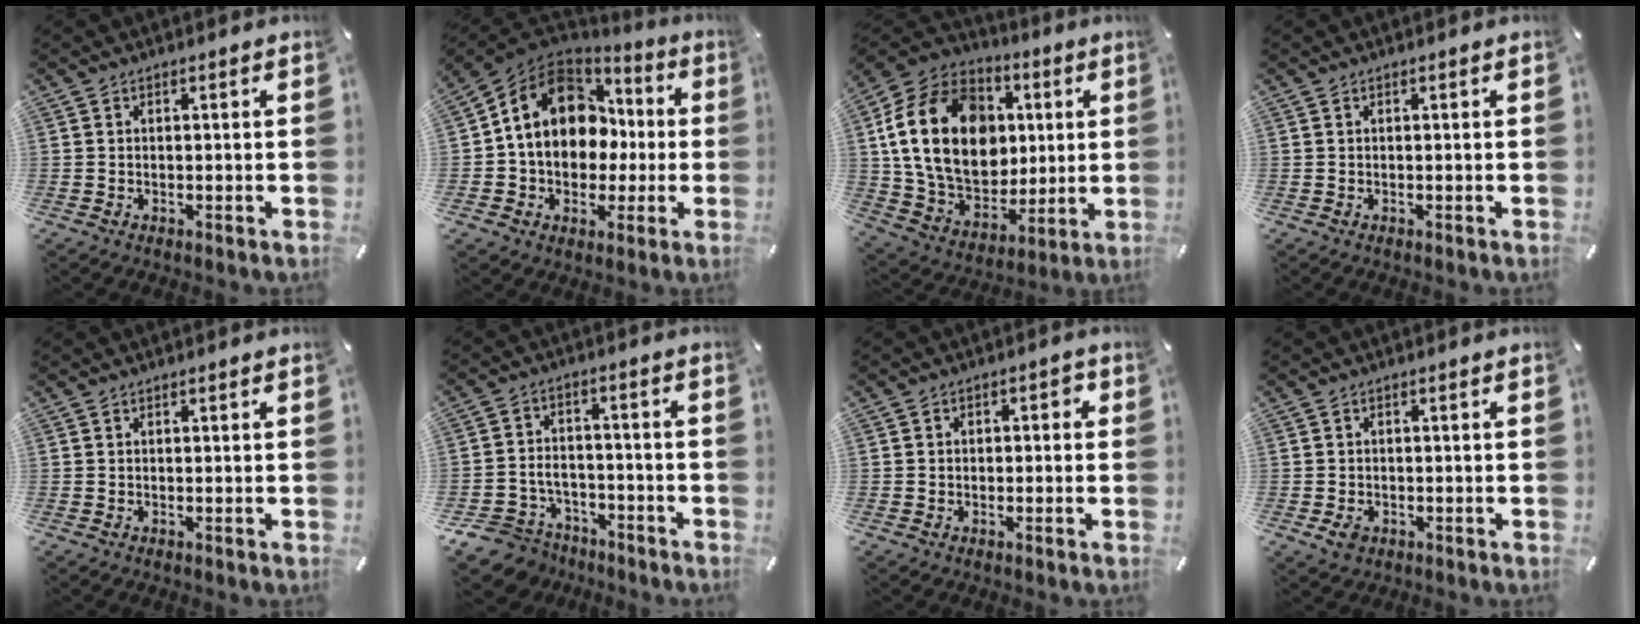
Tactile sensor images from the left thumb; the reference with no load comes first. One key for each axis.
{"total": 13.5, "fx": 2.3, "fy": 11.3, "fz": 7.0, "tx": -0.145, "ty": -0.003, "tz": 0.048}
{"total": 23.6, "fx": 4.3, "fy": 17.9, "fz": 14.8, "tx": -0.292, "ty": -0.001, "tz": 0.081}
{"total": 0.0}
{"total": 0.0}
{"total": 7.9, "fx": -5.6, "fy": 5.4, "fz": 1.4, "tx": -0.038, "ty": 0.029, "tz": -0.106}
{"total": 2.2, "fx": -1.2, "fy": 1.5, "fz": 1.0, "tx": -0.019, "ty": 0.012, "tz": -0.026}
{"total": 2.7, "fx": -1.2, "fy": 2.0, "fz": 1.2, "tx": -0.028, "ty": 0.001, "tz": -0.023}